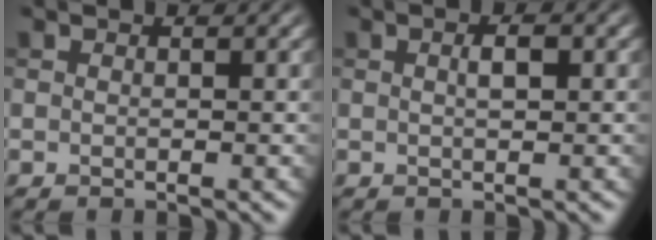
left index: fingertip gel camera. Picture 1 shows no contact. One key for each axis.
{"total": 1.5, "fx": 0.1, "fy": 0.4, "fz": 1.4, "tx": -0.027, "ty": 0.005, "tz": 0.000}